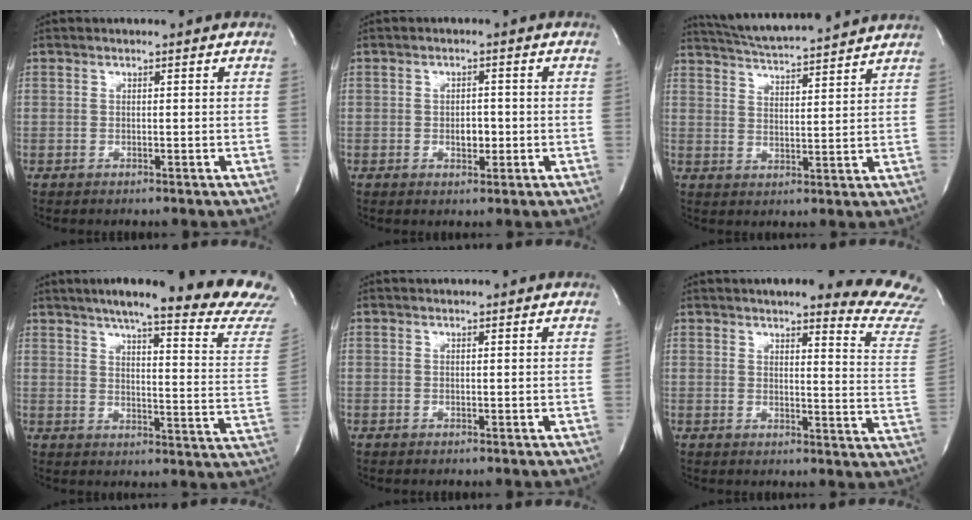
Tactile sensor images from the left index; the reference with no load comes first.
{"total": 2.4, "force": [-0.6, 1.4, 1.8], "torque": [-0.027, 0.003, -0.005]}
{"total": 14.1, "force": [13.1, 0.1, 5.1], "torque": [-0.098, 0.016, 0.194]}
{"total": 26.1, "force": [22.7, 0.8, 12.9], "torque": [-0.176, -0.086, 0.269]}
{"total": 0.6, "force": [0.5, 0.0, 0.1], "torque": [-0.009, 0.009, 0.011]}
{"total": 17.1, "force": [16.1, 0.5, 5.8], "torque": [-0.058, -0.098, 0.162]}